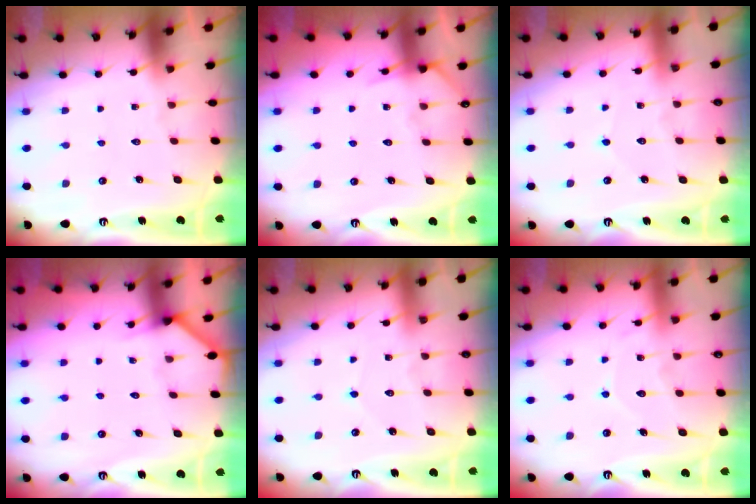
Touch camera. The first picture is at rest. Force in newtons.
{"total": 5.2, "press": 5.1, "slide": 0.7}
{"total": 3.2, "press": 3.2, "slide": 0.2}
{"total": 2.3, "press": 2.3, "slide": 0.1}
{"total": 3.0, "press": 3.0, "slide": 0.3}
{"total": 8.8, "press": 8.8, "slide": 0.9}